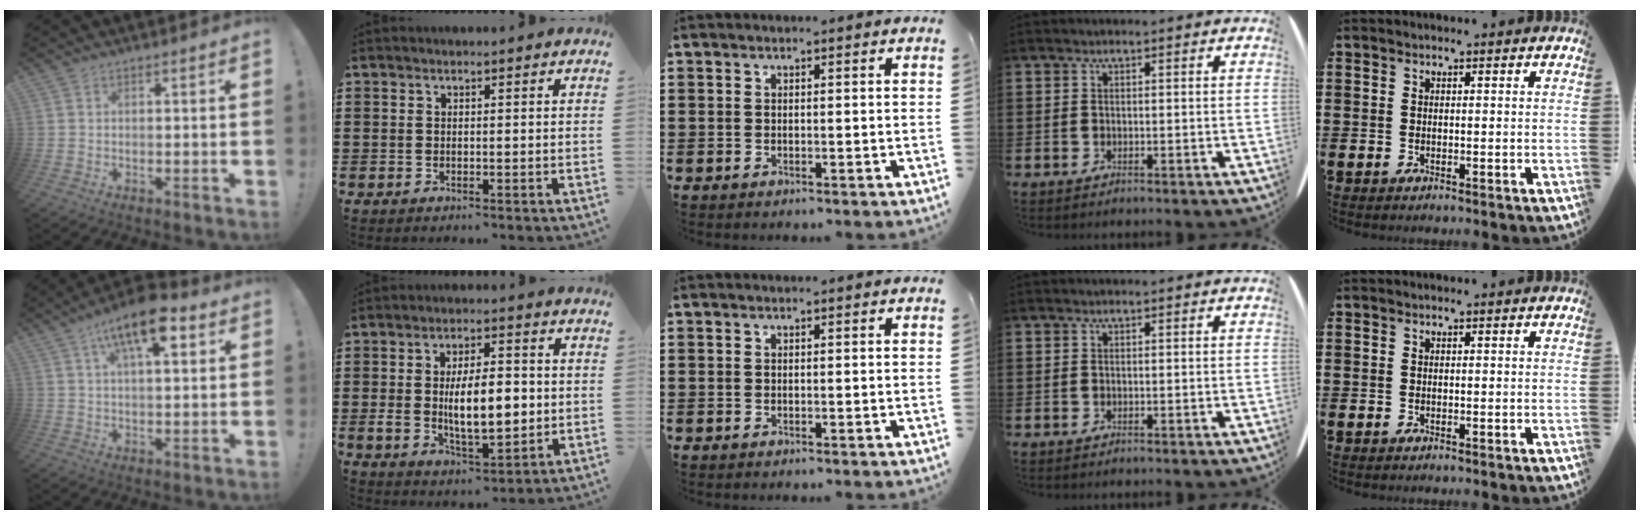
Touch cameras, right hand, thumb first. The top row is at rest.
{"thumb": {"total": 12.0, "force": [5.6, 4.7, 9.5], "torque": [-0.150, -0.017, 0.095]}, "index": {"total": 10.0, "force": [0.0, 4.8, 8.8], "torque": [-0.163, 0.000, -0.006]}}